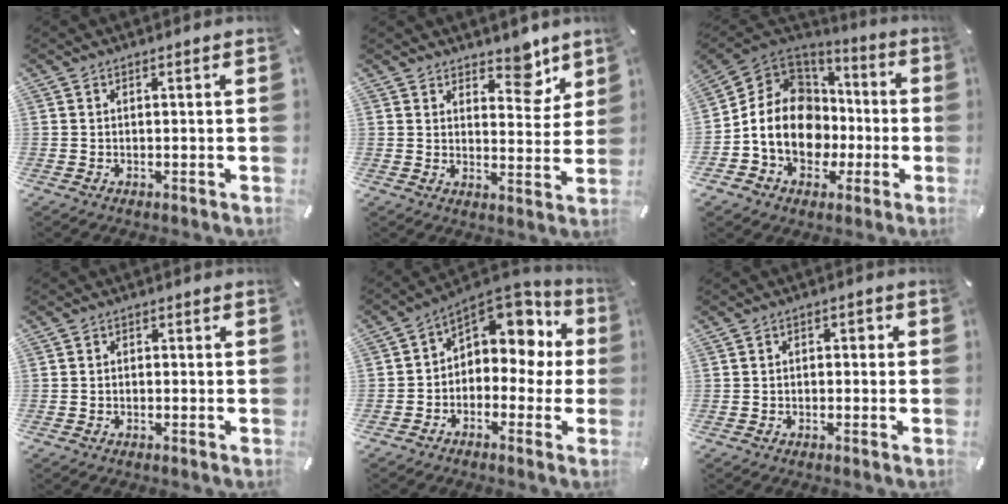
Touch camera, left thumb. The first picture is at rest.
{"total": 9.2, "force": [6.8, 4.6, 4.0], "torque": [-0.030, -0.051, 0.115]}
{"total": 15.7, "force": [-2.2, 13.0, 8.6], "torque": [-0.188, 0.001, -0.037]}
{"total": 1.6, "force": [-1.0, 1.1, 0.5], "torque": [-0.008, 0.007, -0.022]}
{"total": 9.0, "force": [4.5, 6.6, 4.3], "torque": [-0.058, -0.045, 0.079]}
{"total": 2.4, "force": [-1.3, 1.6, 1.2], "torque": [-0.022, 0.013, -0.029]}